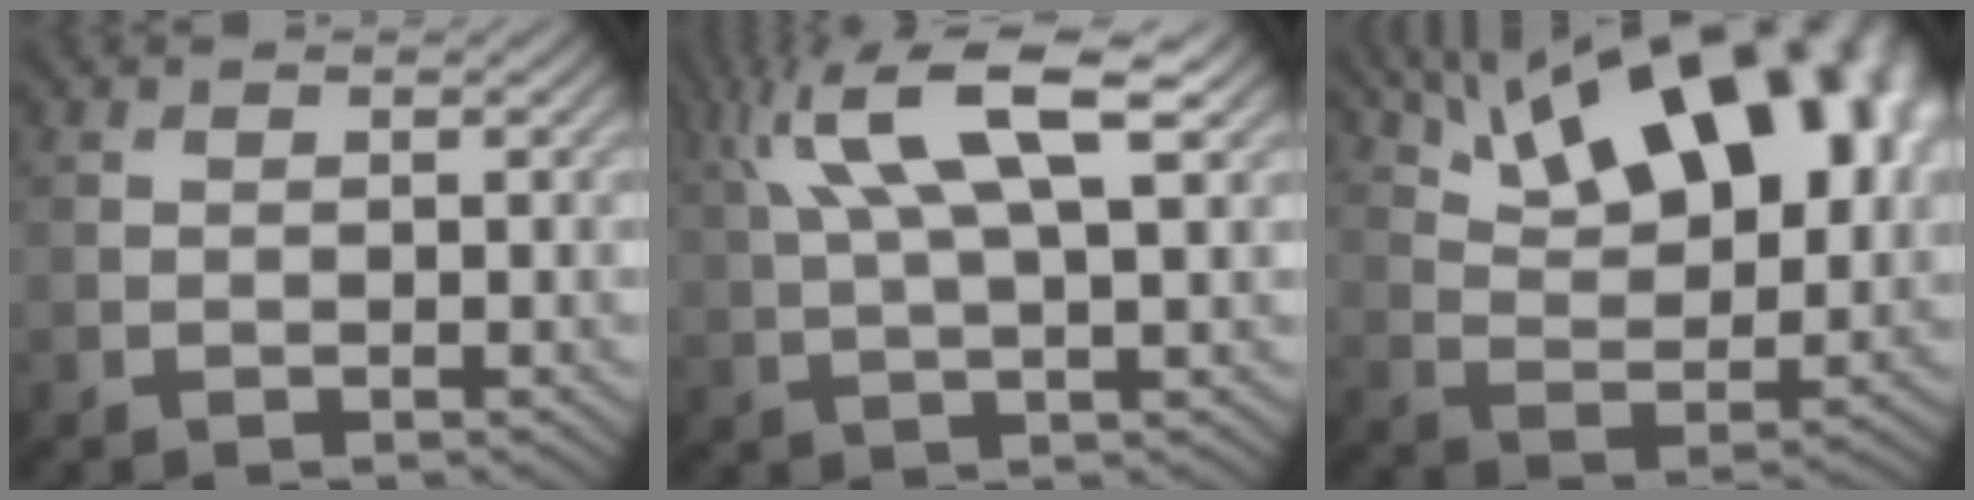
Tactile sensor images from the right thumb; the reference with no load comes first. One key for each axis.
{"total": 10.3, "fx": 4.2, "fy": 2.6, "fz": 9.0, "tx": -0.175, "ty": 0.017, "tz": 0.079}
{"total": 18.9, "fx": 10.2, "fy": 8.3, "fz": 13.6, "tx": -0.218, "ty": 0.034, "tz": 0.153}